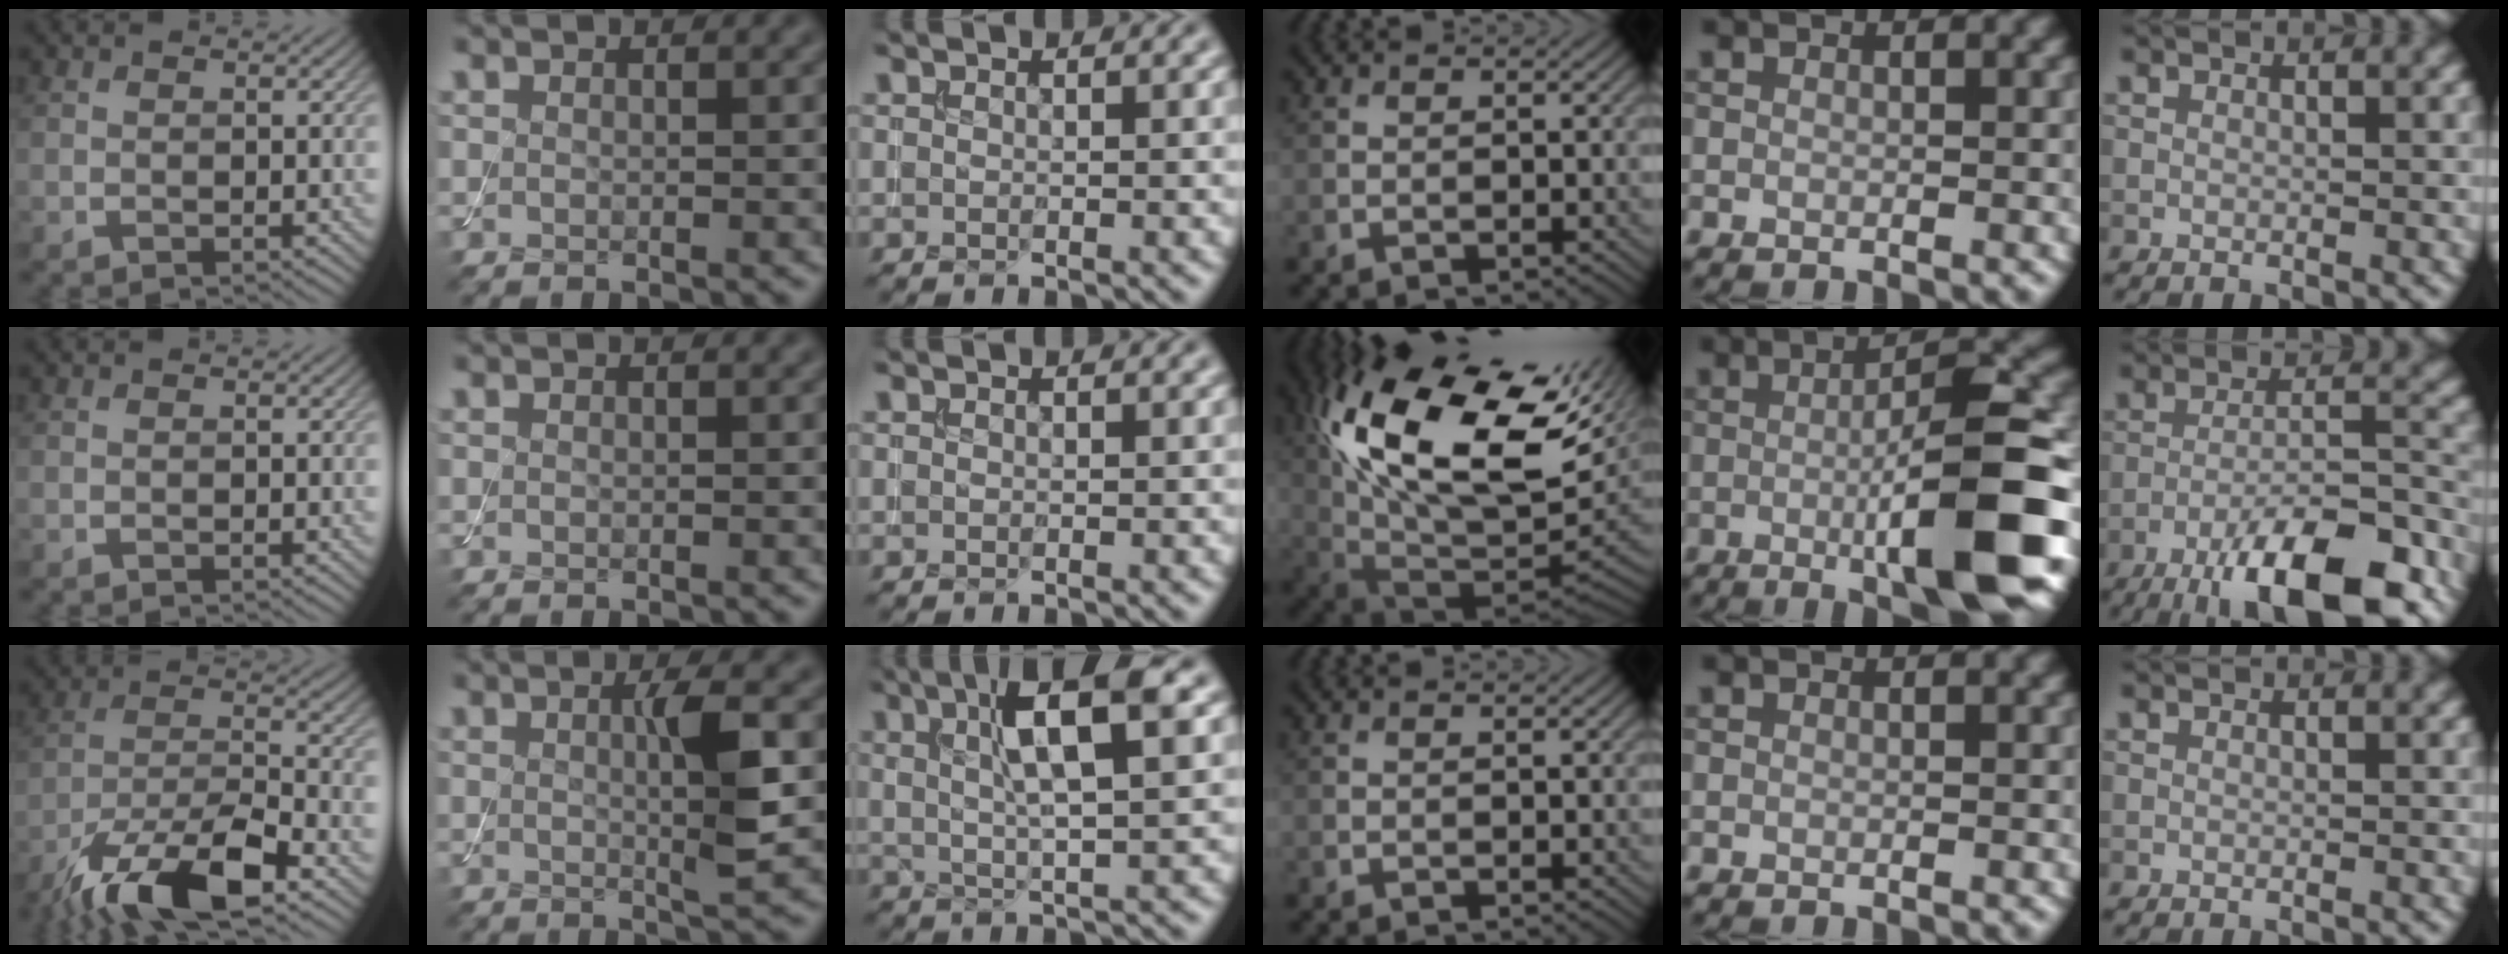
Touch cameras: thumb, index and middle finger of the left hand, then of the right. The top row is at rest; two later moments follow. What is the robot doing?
{"motion": "assemble", "object": "toy tower of hanoi"}